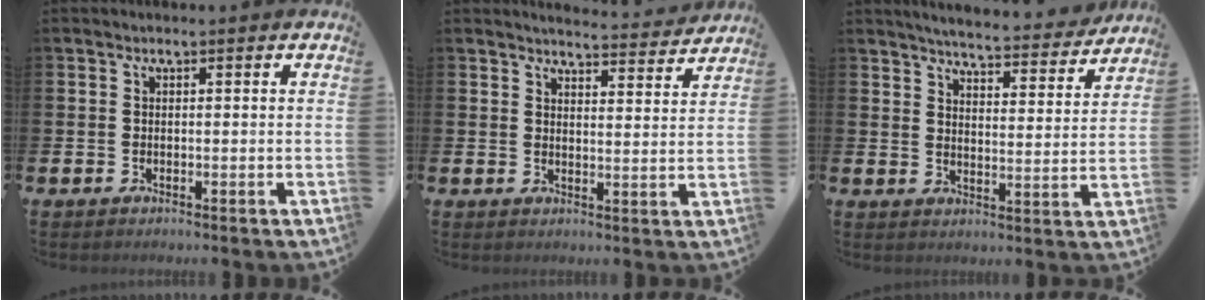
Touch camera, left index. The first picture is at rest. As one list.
[{"total": 4.4, "force": [4.4, 0.1, 0.2], "torque": [-0.005, -0.035, 0.075]}, {"total": 5.5, "force": [5.4, 0.1, 1.0], "torque": [-0.028, -0.043, 0.088]}]